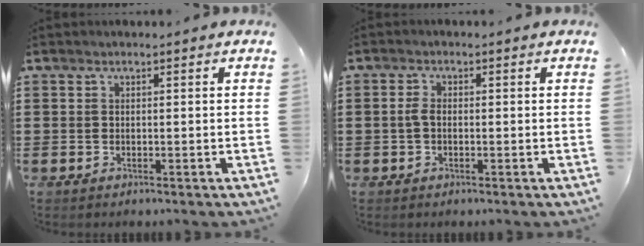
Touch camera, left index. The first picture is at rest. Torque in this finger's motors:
{"motor_torque": [0.59, 1.54, -0.01, 0.02]}